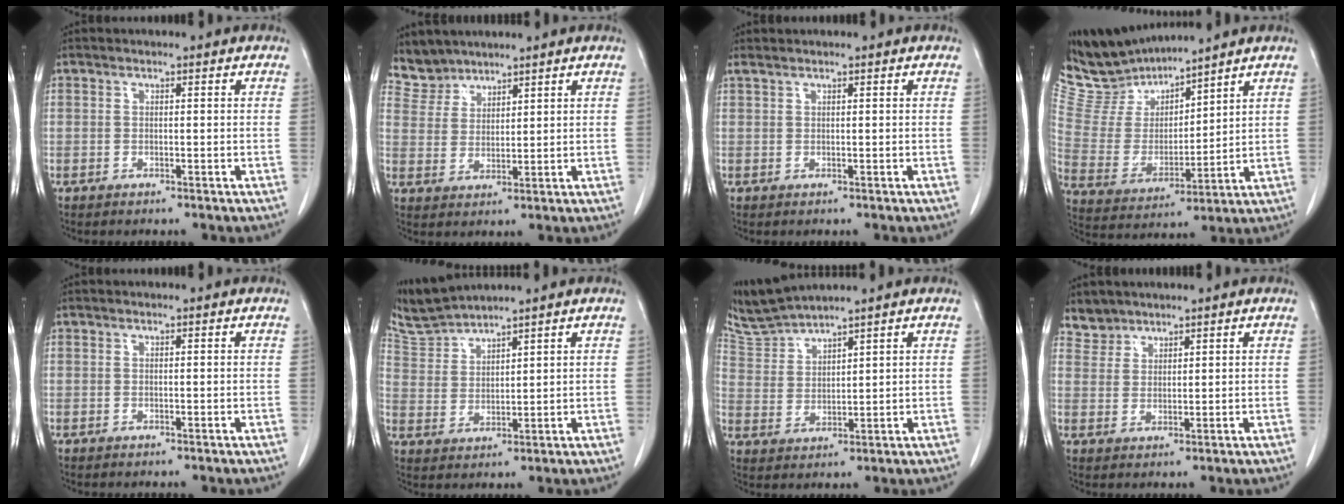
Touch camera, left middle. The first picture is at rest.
{"total": 4.5, "force": [4.3, 1.4, -0.6], "torque": [0.010, 0.008, 0.094]}
{"total": 0.5, "force": [0.5, -0.1, 0.0], "torque": [-0.005, 0.003, 0.015]}
{"total": 10.0, "force": [9.9, 1.4, 0.5], "torque": [-0.036, 0.006, 0.220]}
{"total": 0.0}
{"total": 5.9, "force": [5.9, -0.4, 0.6], "torque": [-0.028, 0.005, 0.127]}
{"total": 6.1, "force": [6.0, -0.7, 1.0], "torque": [-0.038, 0.002, 0.131]}
{"total": 3.0, "force": [2.6, 1.2, -0.6], "torque": [0.017, 0.006, 0.051]}